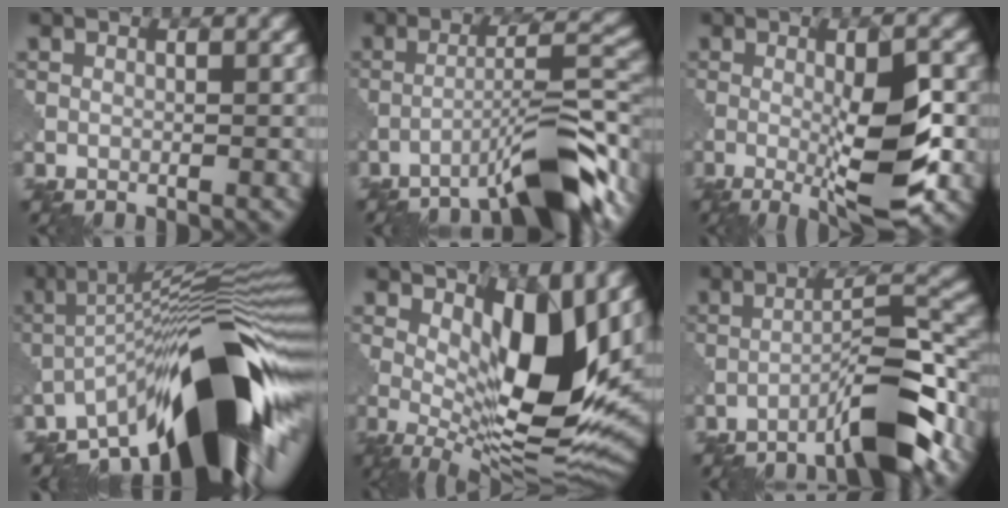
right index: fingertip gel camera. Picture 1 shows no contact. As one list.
[{"total": 10.1, "force": [-6.4, 1.7, 7.6], "torque": [-0.106, 0.023, -0.103]}, {"total": 7.5, "force": [-1.0, 1.6, 7.2], "torque": [-0.118, -0.001, -0.014]}, {"total": 15.7, "force": [-7.9, 3.9, 13.0], "torque": [-0.187, 0.020, -0.137]}, {"total": 11.4, "force": [2.7, 4.3, 10.2], "torque": [-0.160, -0.016, 0.052]}, {"total": 7.4, "force": [-4.9, 1.1, 5.4], "torque": [-0.082, 0.017, -0.082]}]